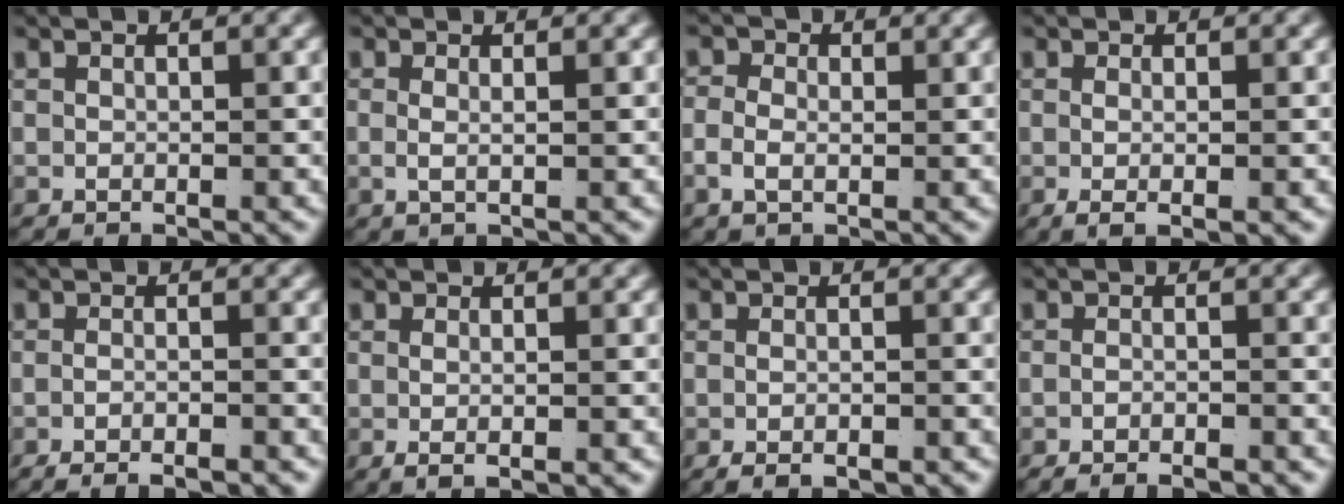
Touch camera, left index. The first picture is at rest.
{"total": 1.3, "force": [0.2, -0.2, 1.3], "torque": [-0.036, -0.014, 0.011]}
{"total": 1.7, "force": [-0.3, 1.1, 1.3], "torque": [-0.036, -0.012, -0.003]}
{"total": 1.8, "force": [-0.6, -0.2, 1.7], "torque": [-0.034, -0.014, -0.001]}
{"total": 3.4, "force": [-3.1, 0.4, 1.3], "torque": [-0.023, -0.009, -0.047]}
{"total": 1.6, "force": [-0.6, -0.3, 1.4], "torque": [-0.027, -0.009, -0.003]}
{"total": 2.2, "force": [-1.9, 0.3, 1.2], "torque": [-0.020, -0.012, -0.022]}
{"total": 2.8, "force": [-2.6, 0.2, 1.0], "torque": [-0.017, -0.009, -0.040]}